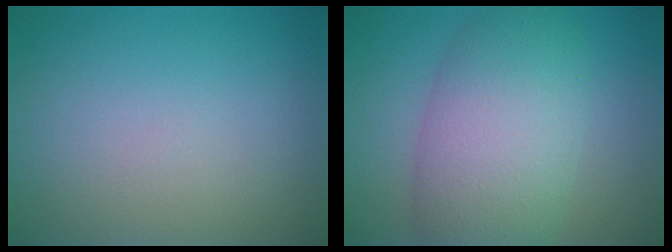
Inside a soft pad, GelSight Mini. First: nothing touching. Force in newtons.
{"total": 8.6, "press": 8.6, "slide": 0.3}